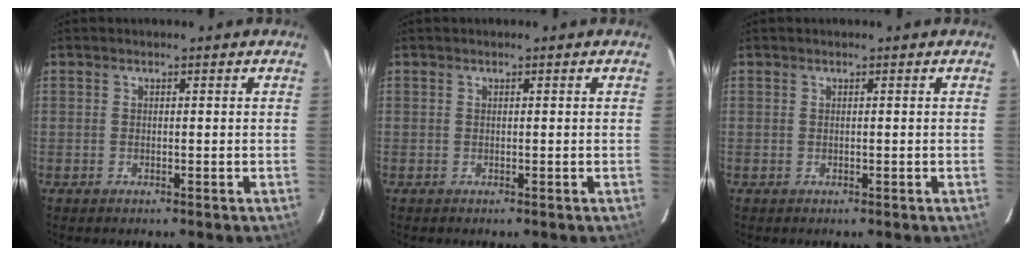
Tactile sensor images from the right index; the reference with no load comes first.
{"total": 0.0}
{"total": 0.0}